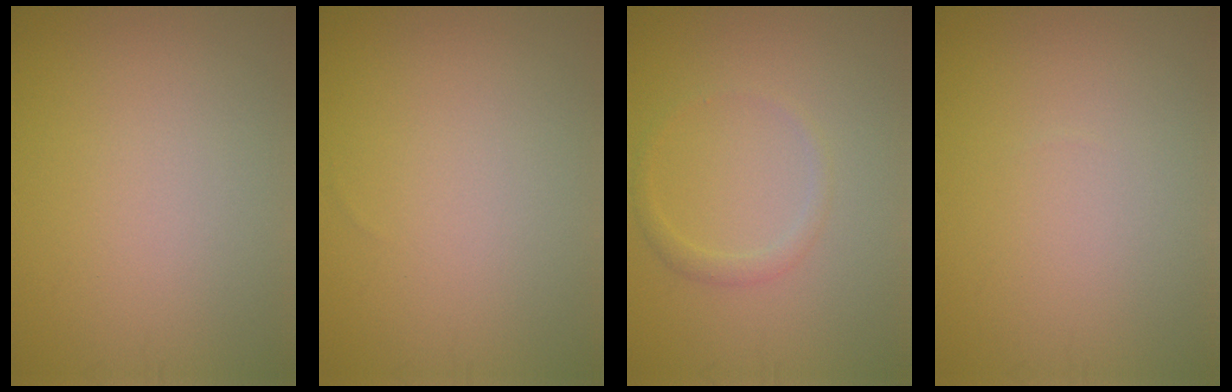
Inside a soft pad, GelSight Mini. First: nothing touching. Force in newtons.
{"total": 0.0}
{"total": 1.3, "press": 1.3, "slide": 0.0}
{"total": 0.0}